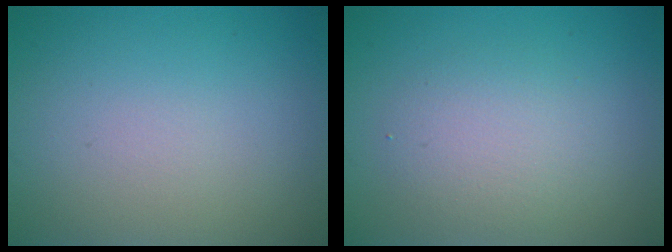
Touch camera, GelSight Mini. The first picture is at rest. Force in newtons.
{"total": 2.8, "press": 2.8, "slide": 0.2}